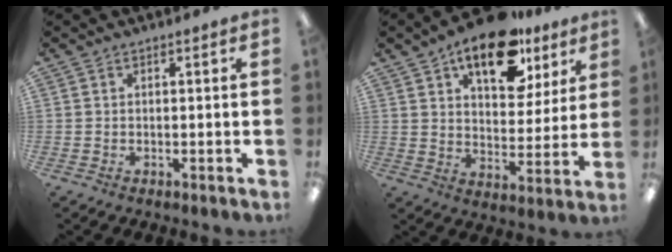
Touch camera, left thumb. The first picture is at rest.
{"total": 17.9, "force": [11.6, 8.7, 10.4], "torque": [-0.151, -0.054, 0.195]}